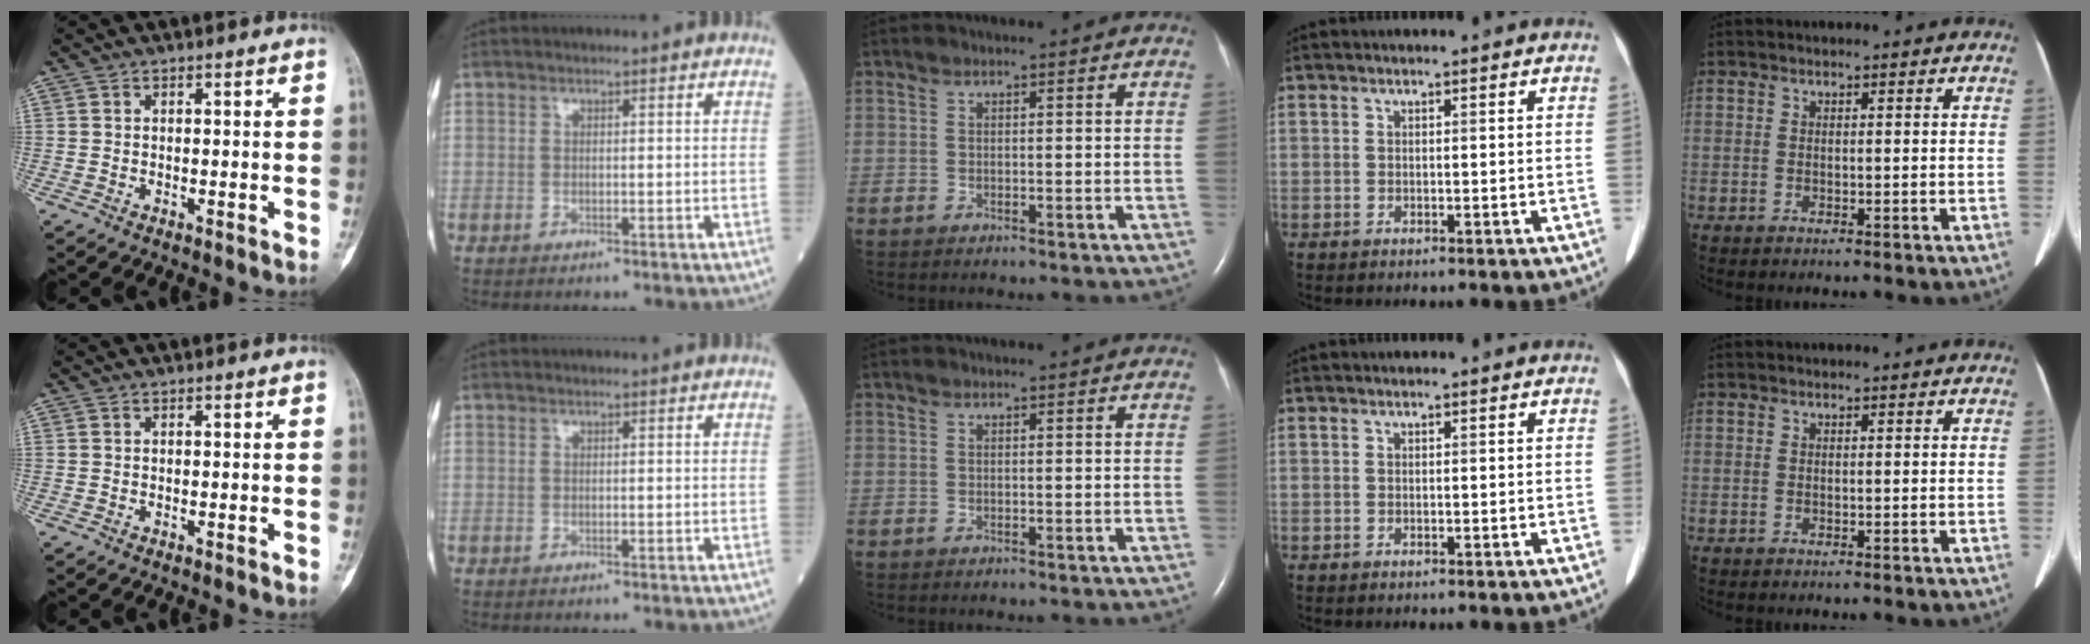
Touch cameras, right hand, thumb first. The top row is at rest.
{}